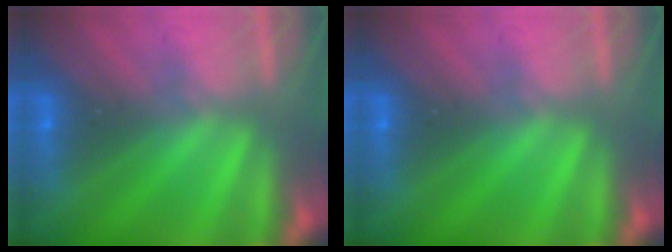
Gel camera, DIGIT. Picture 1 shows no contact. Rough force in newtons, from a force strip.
{"total": 0.0}